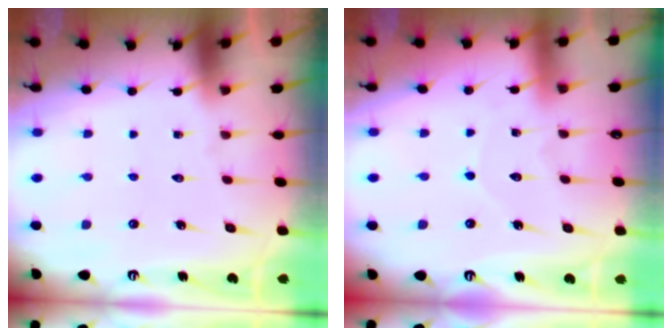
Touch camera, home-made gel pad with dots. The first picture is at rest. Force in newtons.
{"total": 3.8, "press": 3.7, "slide": 0.4}